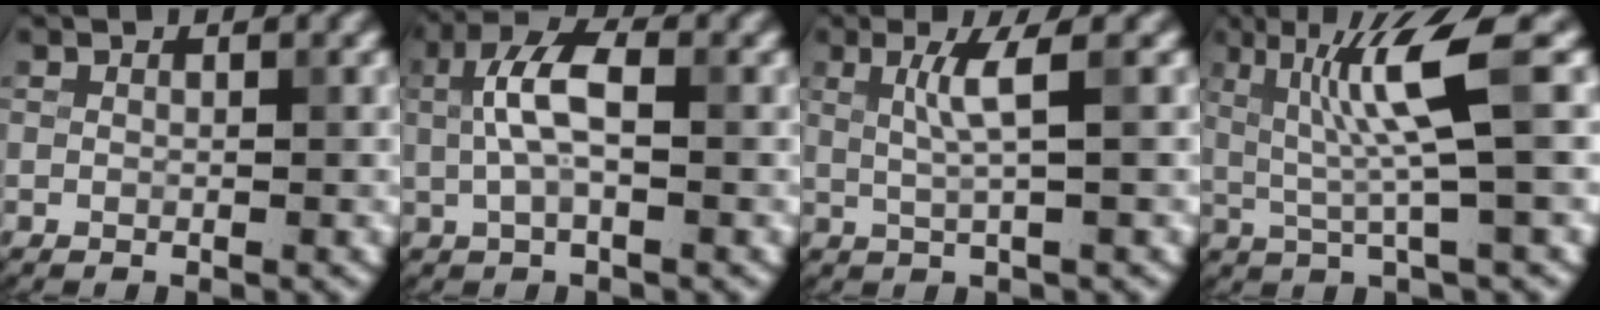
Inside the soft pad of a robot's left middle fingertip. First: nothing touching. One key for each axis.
{"total": 4.4, "fx": 0.6, "fy": 1.8, "fz": 4.0, "tx": -0.084, "ty": 0.011, "tz": 0.005}
{"total": 2.9, "fx": 0.7, "fy": 0.4, "fz": 2.8, "tx": -0.051, "ty": -0.001, "tz": 0.014}
{"total": 6.1, "fx": 1.3, "fy": 0.4, "fz": 5.9, "tx": -0.123, "ty": 0.004, "tz": 0.025}